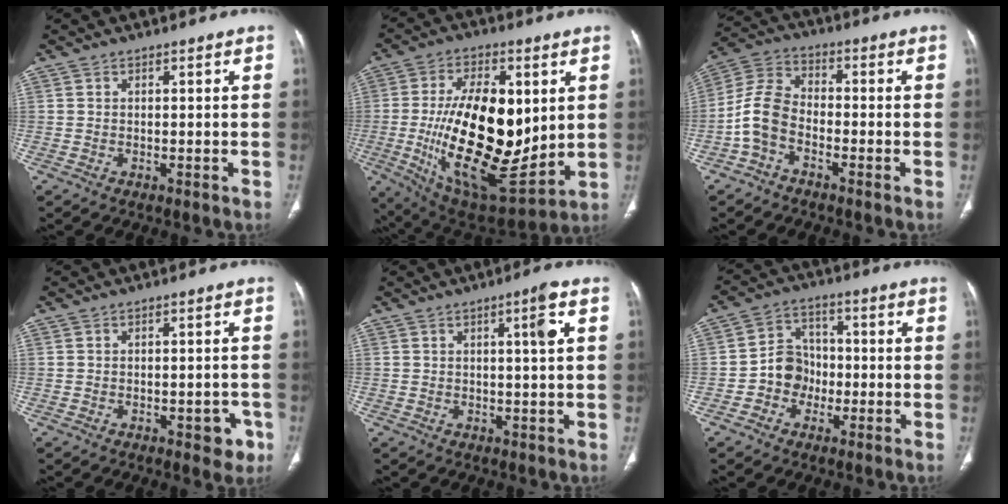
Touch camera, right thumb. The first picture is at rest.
{"total": 26.5, "force": [0.9, 12.7, 23.2], "torque": [-0.387, -0.036, 0.031]}
{"total": 8.1, "force": [-3.2, 5.2, 5.4], "torque": [-0.111, 0.032, -0.077]}
{"total": 4.4, "force": [-2.0, 2.3, 3.2], "torque": [-0.017, 0.010, -0.021]}
{"total": 4.0, "force": [1.0, 0.4, 3.8], "torque": [-0.062, 0.002, 0.015]}
{"total": 7.5, "force": [-2.1, 6.6, 2.9], "torque": [-0.017, 0.031, -0.047]}